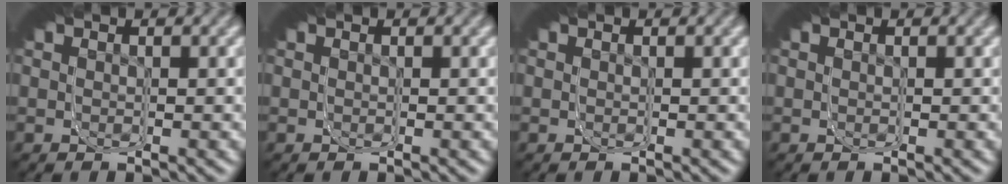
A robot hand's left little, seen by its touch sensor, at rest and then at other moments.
{"total": 0.0}
{"total": 0.0}
{"total": 0.0}